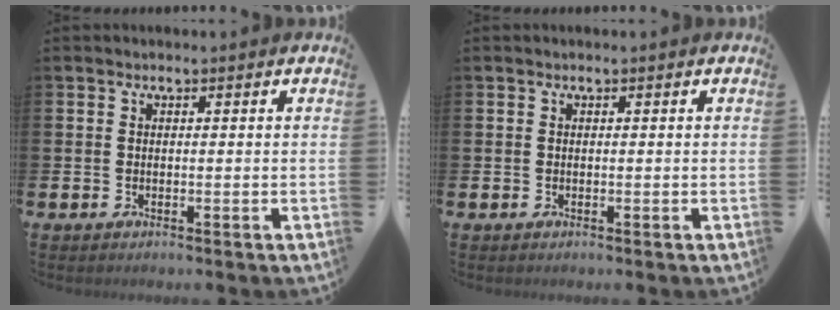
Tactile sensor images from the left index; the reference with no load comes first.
{"total": 0.0}